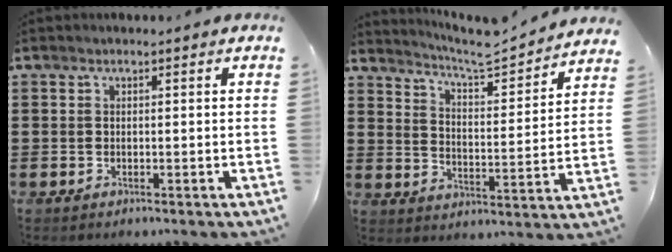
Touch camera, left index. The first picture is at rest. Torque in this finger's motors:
{"motor_torque": [0.67, -0.66, 0.06, 0.02]}